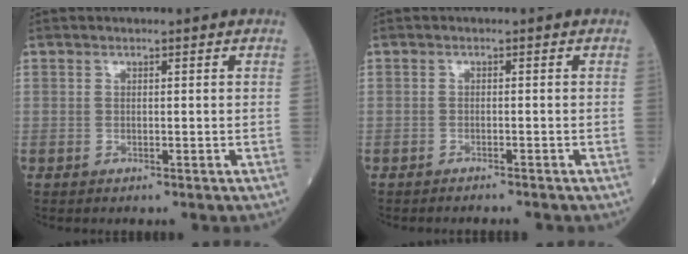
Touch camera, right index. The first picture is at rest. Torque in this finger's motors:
{"motor_torque": [0.25, 0.00, 0.01, 0.02]}